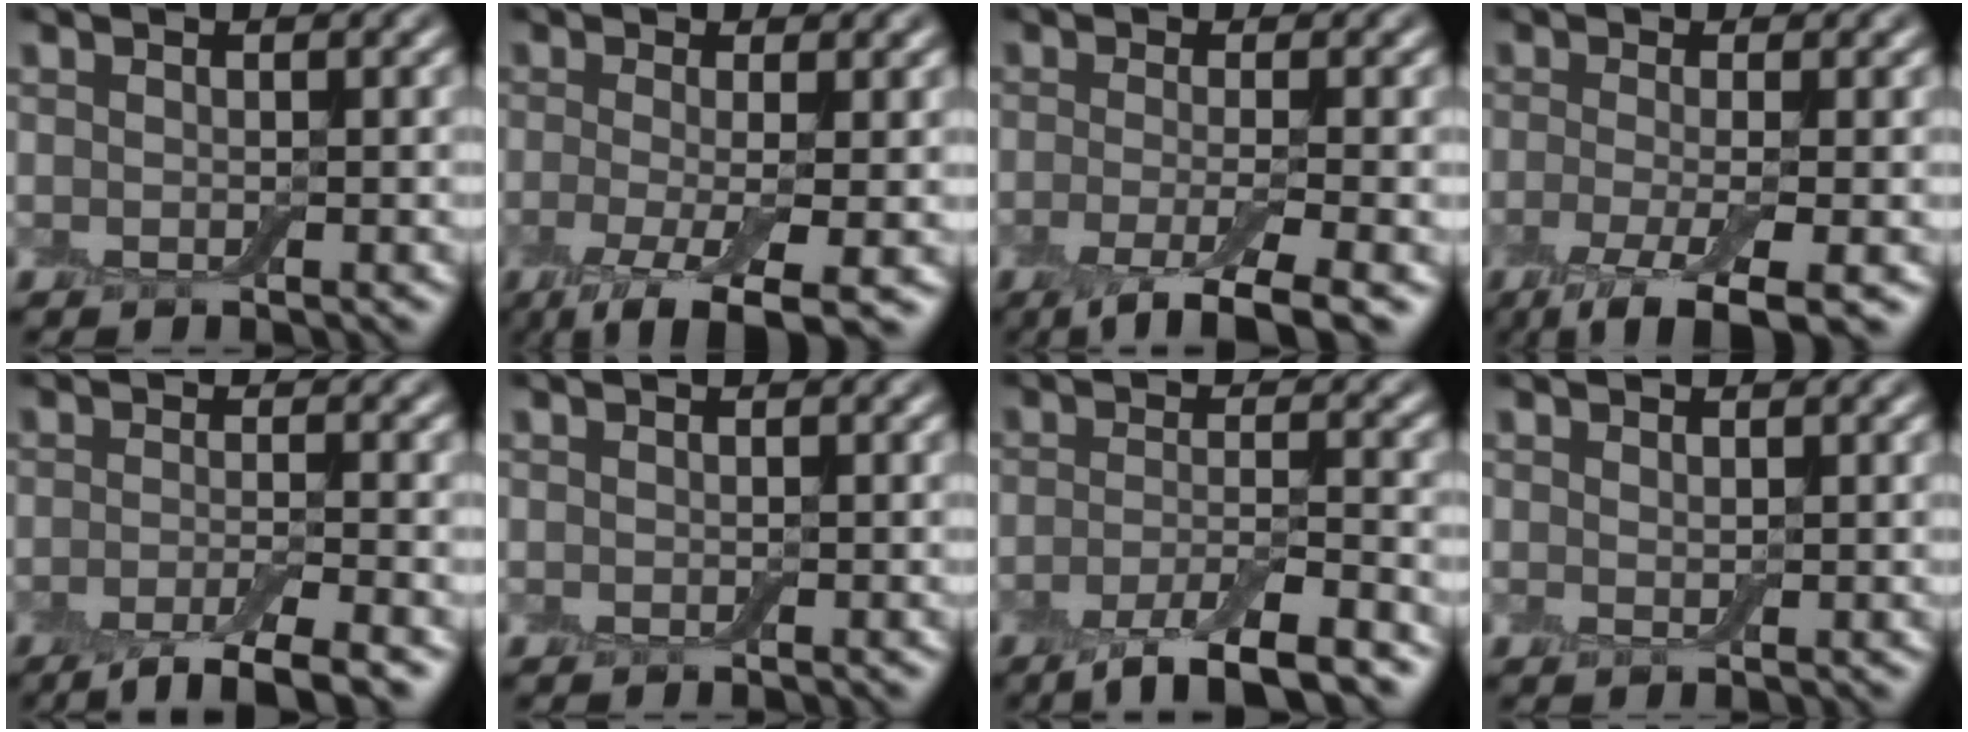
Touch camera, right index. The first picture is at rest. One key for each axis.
{"total": 6.7, "fx": -2.5, "fy": 1.8, "fz": 5.9, "tx": -0.100, "ty": -0.015, "tz": -0.047}
{"total": 5.4, "fx": -2.6, "fy": 1.3, "fz": 4.6, "tx": -0.073, "ty": -0.008, "tz": -0.054}
{"total": 6.0, "fx": -2.7, "fy": 1.6, "fz": 5.1, "tx": -0.082, "ty": -0.010, "tz": -0.056}
{"total": 4.7, "fx": -3.0, "fy": 1.0, "fz": 3.4, "tx": -0.051, "ty": -0.004, "tz": -0.059}
{"total": 0.0}
{"total": 5.8, "fx": -3.8, "fy": 1.2, "fz": 4.2, "tx": -0.069, "ty": -0.002, "tz": -0.069}
{"total": 0.6, "fx": 0.4, "fy": 0.1, "fz": 0.4, "tx": -0.008, "ty": -0.002, "tz": 0.008}